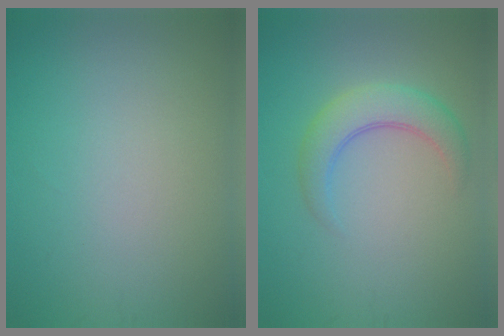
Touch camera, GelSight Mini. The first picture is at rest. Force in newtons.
{"total": 3.6, "press": 3.6, "slide": 0.2}